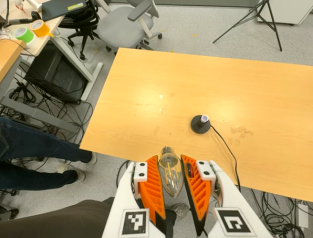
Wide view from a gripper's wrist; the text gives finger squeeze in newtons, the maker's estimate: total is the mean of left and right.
{"total": 16.4, "left": 17.9, "right": 14.9}